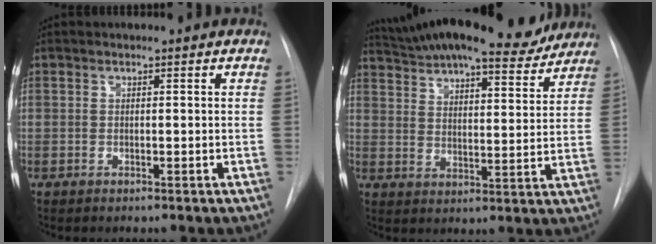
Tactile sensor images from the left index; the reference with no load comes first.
{"total": 22.0, "force": [19.5, 4.8, 8.9], "torque": [-0.155, 0.017, 0.270]}